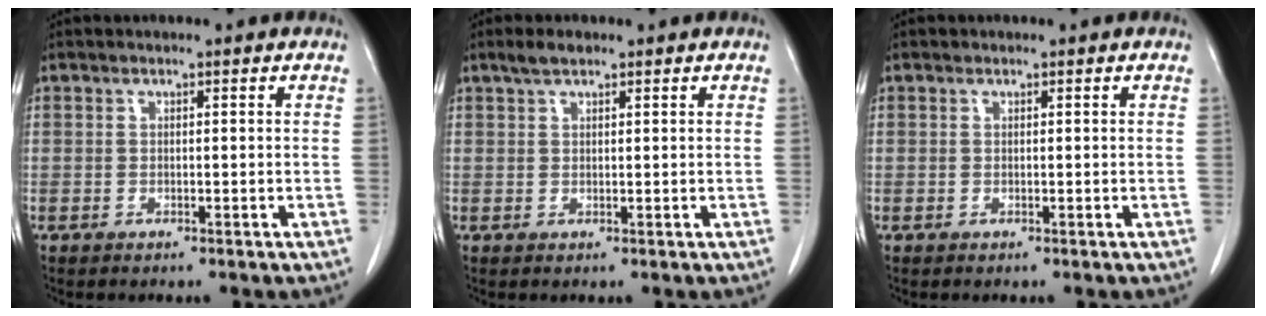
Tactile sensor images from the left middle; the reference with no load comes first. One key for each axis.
{"total": 2.2, "fx": 1.6, "fy": 0.7, "fz": 1.2, "tx": -0.029, "ty": 0.009, "tz": 0.032}
{"total": 0.0}